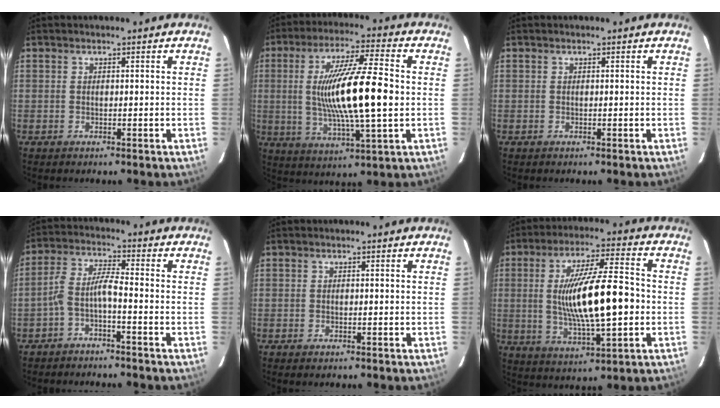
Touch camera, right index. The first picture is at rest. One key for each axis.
{"total": 17.5, "fx": 0.1, "fy": 2.8, "fz": 17.3, "tx": -0.313, "ty": -0.003, "tz": 0.007}
{"total": 0.0}
{"total": 4.6, "fx": -2.6, "fy": 0.7, "fz": 3.8, "tx": -0.097, "ty": 0.016, "tz": -0.051}
{"total": 0.9, "fx": -0.7, "fy": 0.3, "fz": 0.5, "tx": -0.009, "ty": -0.003, "tz": -0.013}
{"total": 16.5, "fx": -1.1, "fy": 3.7, "fz": 16.0, "tx": -0.282, "ty": -0.002, "tz": -0.009}